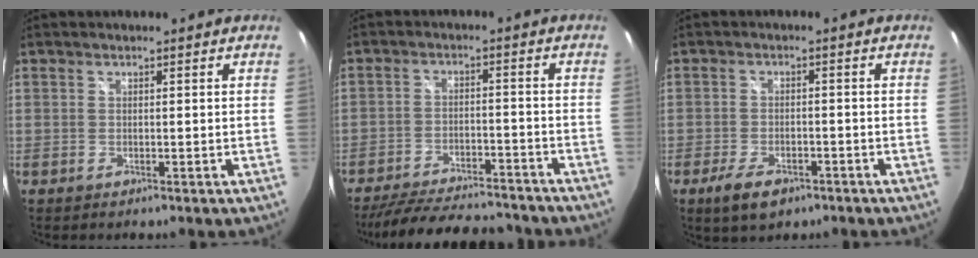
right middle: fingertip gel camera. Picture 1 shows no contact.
{"total": 19.0, "force": [-16.5, 5.1, 8.0], "torque": [-0.161, -0.005, -0.231]}
{"total": 6.4, "force": [-4.1, 3.0, 3.9], "torque": [-0.091, -0.009, -0.065]}